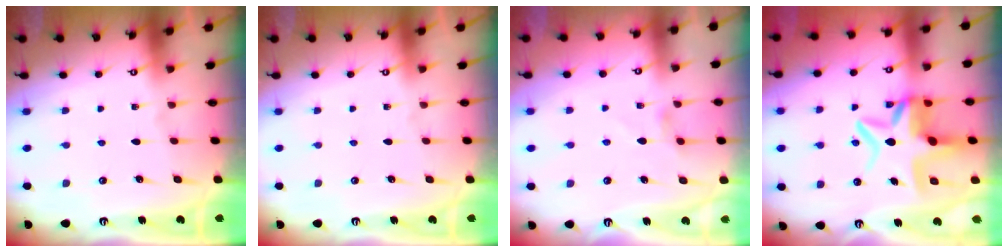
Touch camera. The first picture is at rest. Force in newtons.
{"total": 0.0}
{"total": 1.8, "press": 1.8, "slide": 0.4}
{"total": 9.7, "press": 9.2, "slide": 2.8}